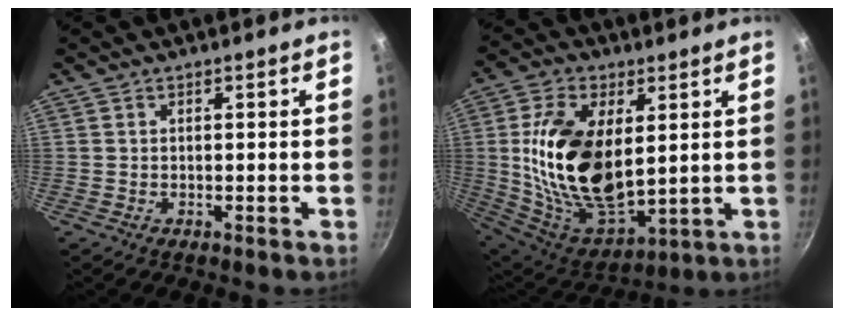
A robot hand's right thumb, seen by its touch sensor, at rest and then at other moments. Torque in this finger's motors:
{"motor_torque": [2.04, 2.97, 2.13, -0.01, 0.60]}